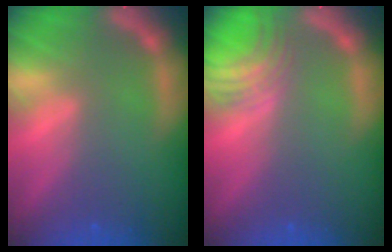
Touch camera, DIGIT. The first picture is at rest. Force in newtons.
{"total": 4.5}